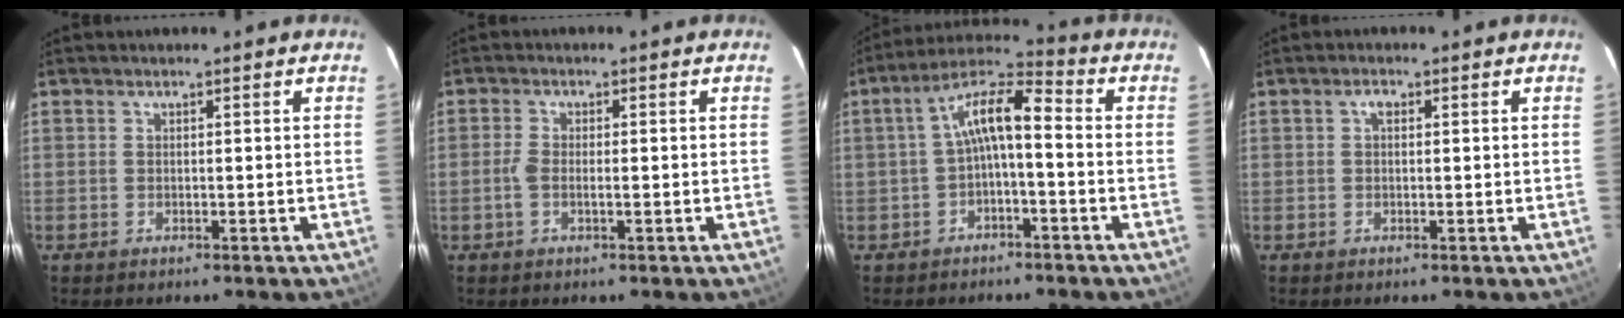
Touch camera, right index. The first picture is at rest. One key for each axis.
{"total": 3.0, "fx": -0.6, "fy": 1.0, "fz": 2.8, "tx": -0.062, "ty": 0.001, "tz": -0.014}
{"total": 8.1, "fx": -1.2, "fy": 2.4, "fz": 7.6, "tx": -0.155, "ty": 0.024, "tz": -0.024}
{"total": 1.2, "fx": 0.3, "fy": 0.8, "fz": 0.9, "tx": -0.016, "ty": 0.007, "tz": 0.002}